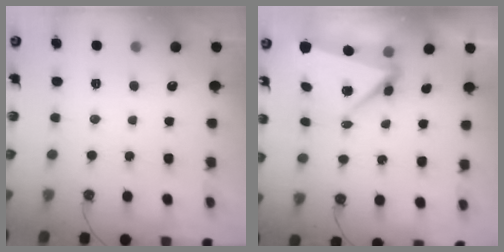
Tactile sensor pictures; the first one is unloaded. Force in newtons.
{"total": 6.3, "press": 6.2, "slide": 1.1}